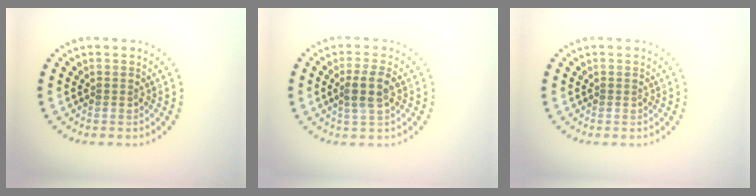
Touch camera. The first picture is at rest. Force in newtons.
{"total": 2.4, "press": 2.2, "slide": 1.0}
{"total": 0.0}